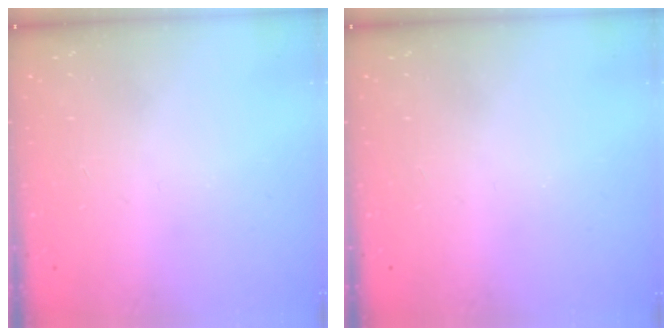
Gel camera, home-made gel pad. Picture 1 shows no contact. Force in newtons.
{"total": 0.0}